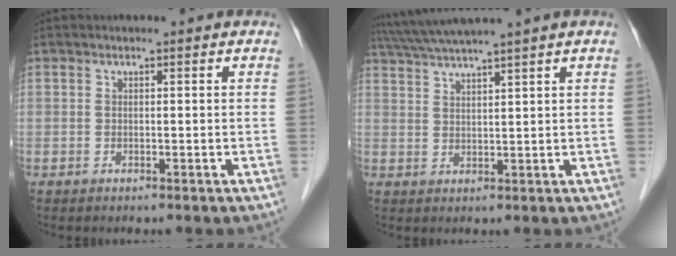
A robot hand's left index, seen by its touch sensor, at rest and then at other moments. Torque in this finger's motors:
{"motor_torque": [0.67, -1.45, 0.86, 0.20]}